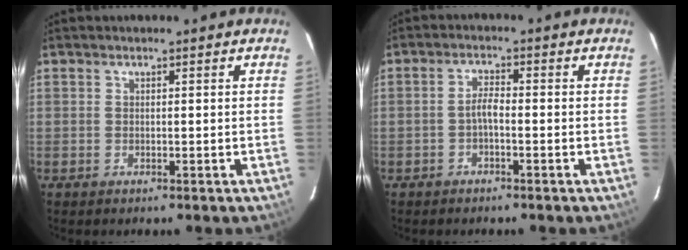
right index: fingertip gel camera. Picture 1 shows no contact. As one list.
[{"total": 2.3, "force": [-1.1, 0.5, 1.9], "torque": [-0.042, 0.008, -0.024]}]